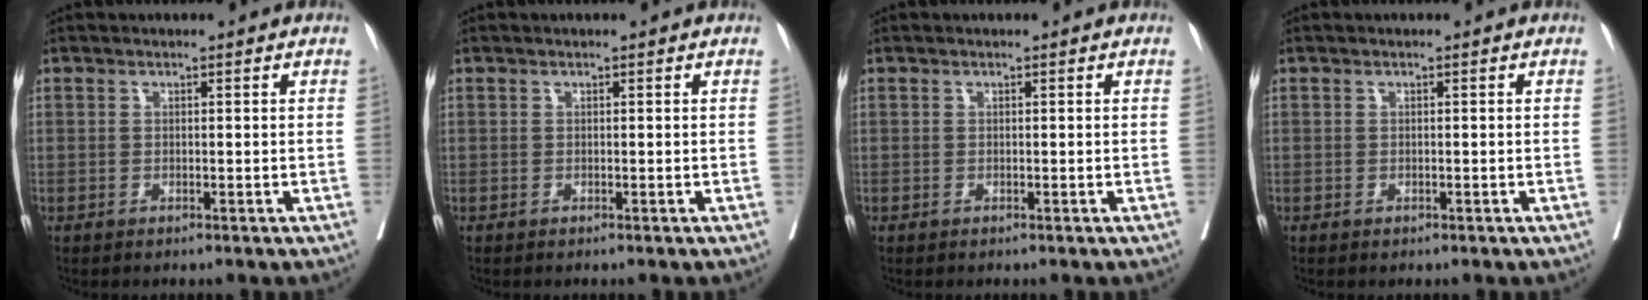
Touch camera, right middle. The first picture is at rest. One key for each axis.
{"total": 0.0}
{"total": 0.0}
{"total": 0.0}